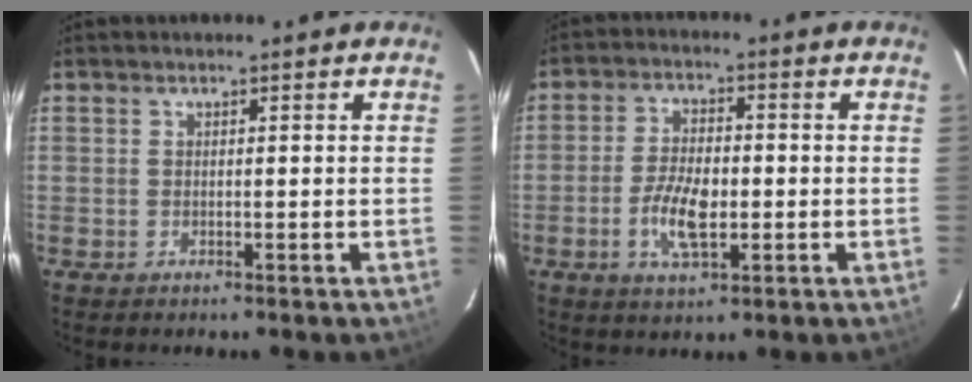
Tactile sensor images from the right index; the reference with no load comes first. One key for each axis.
{"total": 7.9, "fx": -1.9, "fy": 3.7, "fz": 6.7, "tx": -0.138, "ty": -0.002, "tz": -0.036}